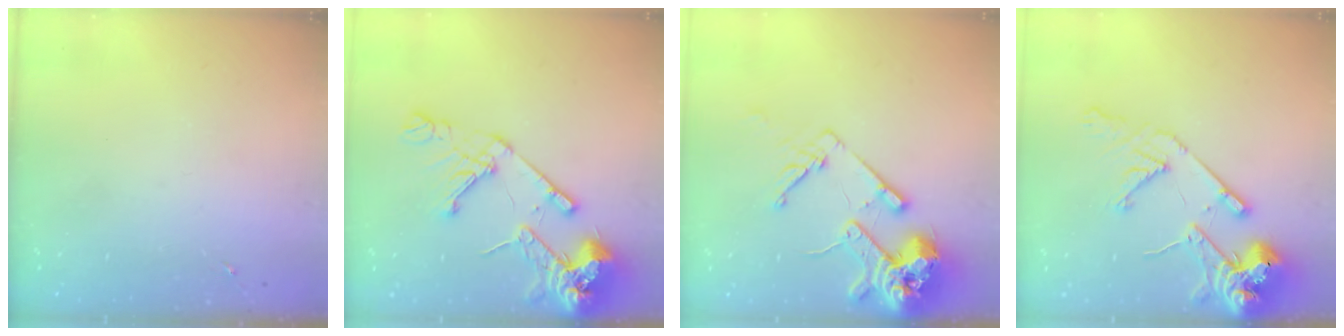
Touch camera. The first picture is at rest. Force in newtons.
{"total": 19.4, "press": 19.2, "slide": 2.7}
{"total": 17.0, "press": 16.8, "slide": 2.4}
{"total": 15.7, "press": 15.5, "slide": 2.3}